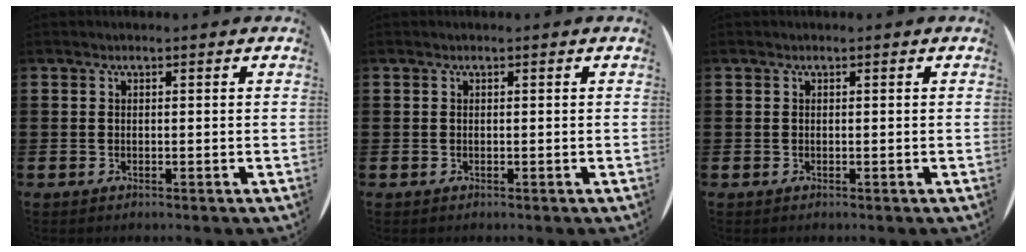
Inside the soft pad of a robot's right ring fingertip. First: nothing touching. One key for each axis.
{"total": 0.0}
{"total": 0.0}